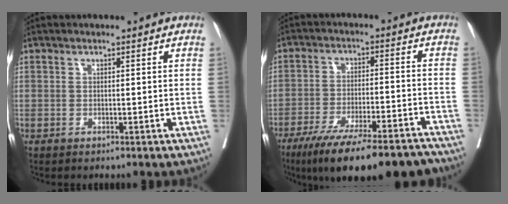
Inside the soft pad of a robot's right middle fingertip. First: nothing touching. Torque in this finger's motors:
{"motor_torque": [1.11, -1.02, 0.31, 0.09]}